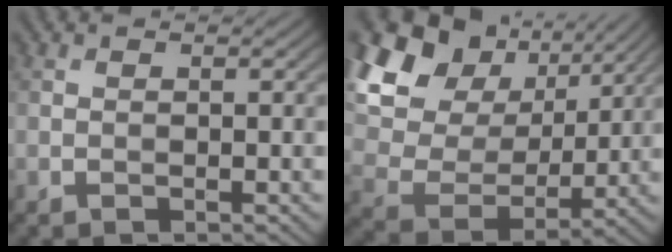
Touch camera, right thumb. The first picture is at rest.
{"total": 18.0, "force": [8.7, 12.4, 9.7], "torque": [-0.268, 0.049, 0.178]}